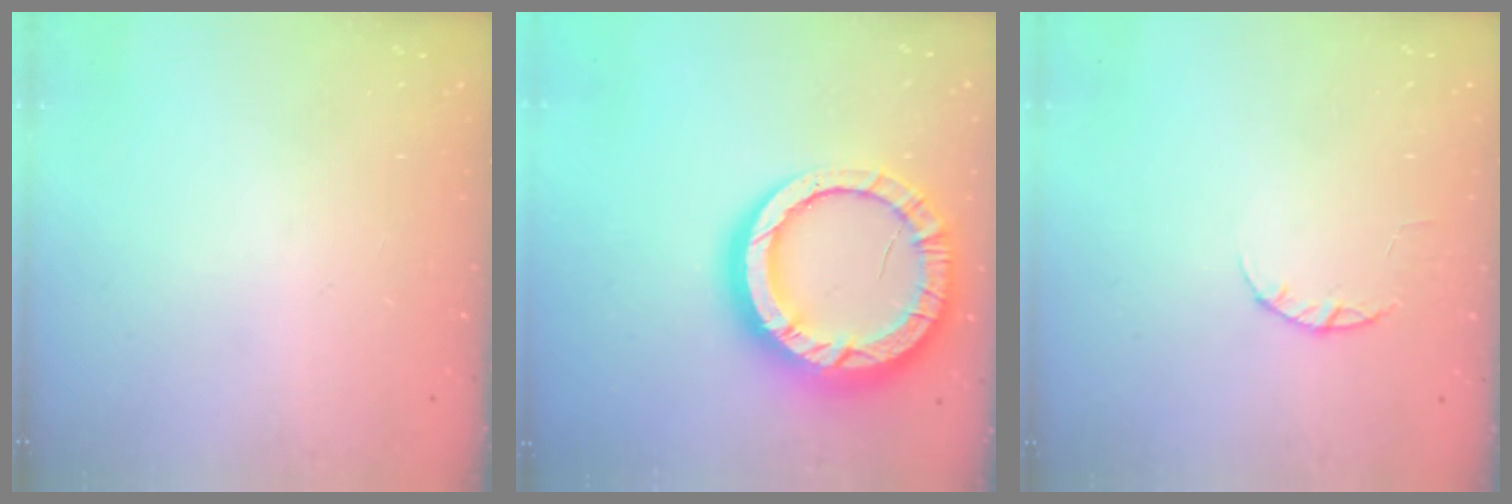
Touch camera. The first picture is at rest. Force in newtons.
{"total": 21.0, "press": 20.9, "slide": 2.2}
{"total": 2.4, "press": 2.3, "slide": 0.4}